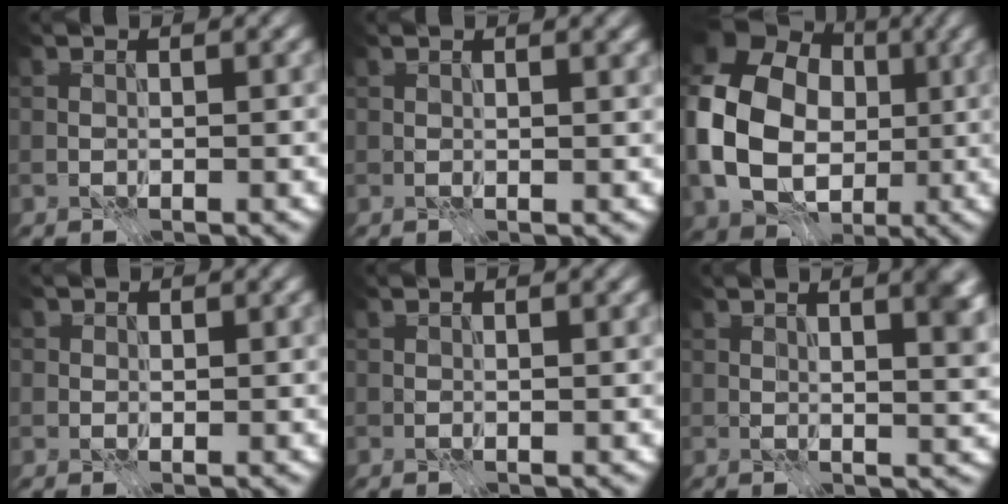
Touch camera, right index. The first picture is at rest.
{"total": 0.9, "force": [0.5, 0.2, 0.7], "torque": [-0.011, 0.000, 0.012]}
{"total": 13.1, "force": [-0.8, 10.1, 8.2], "torque": [-0.180, -0.001, -0.021]}
{"total": 1.6, "force": [0.9, 1.3, 0.4], "torque": [0.000, 0.003, 0.012]}
{"total": 0.0}
{"total": 3.8, "force": [1.9, 0.7, 3.2], "torque": [-0.036, 0.002, 0.031]}